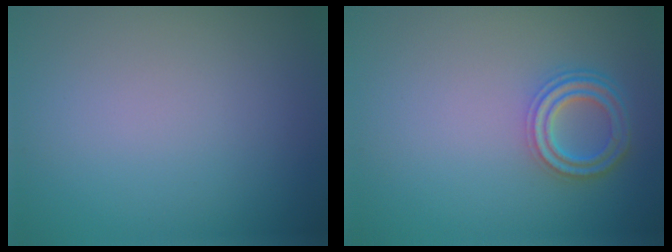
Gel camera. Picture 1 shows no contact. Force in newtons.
{"total": 3.6, "press": 2.9, "slide": 2.1}